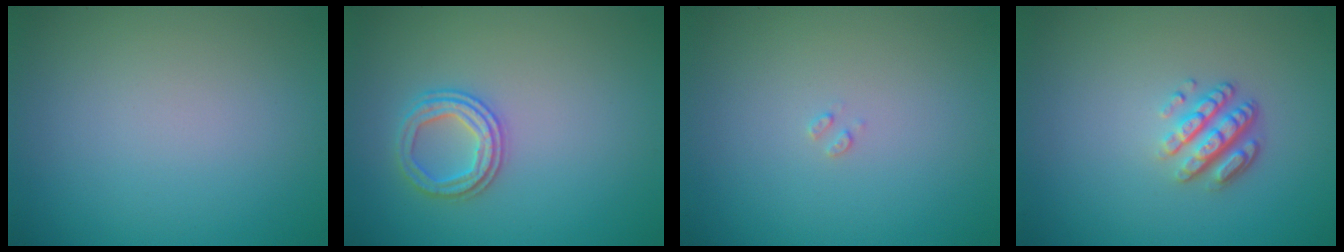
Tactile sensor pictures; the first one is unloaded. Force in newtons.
{"total": 2.5, "press": 2.4, "slide": 0.6}
{"total": 0.6, "press": 0.6, "slide": 0.2}
{"total": 3.6, "press": 2.6, "slide": 2.4}